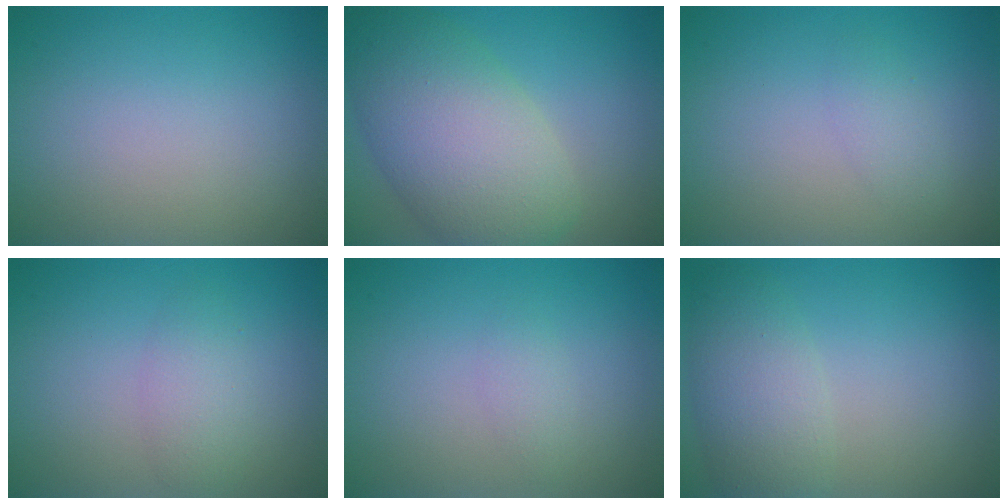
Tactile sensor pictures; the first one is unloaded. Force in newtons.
{"total": 9.4, "press": 9.4, "slide": 0.5}
{"total": 1.3, "press": 1.3, "slide": 0.1}
{"total": 2.2, "press": 2.2, "slide": 0.0}
{"total": 1.0, "press": 1.0, "slide": 0.1}
{"total": 4.3, "press": 4.3, "slide": 0.2}